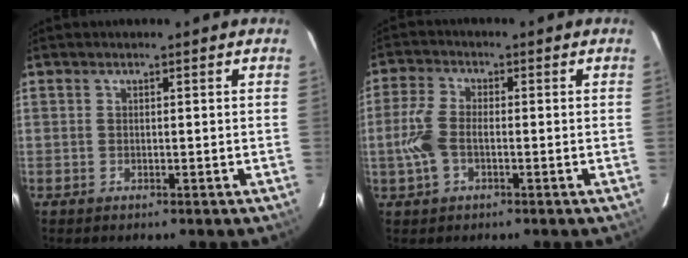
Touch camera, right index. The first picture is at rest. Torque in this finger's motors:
{"motor_torque": [0.09, 0.07, 0.32, 0.10]}